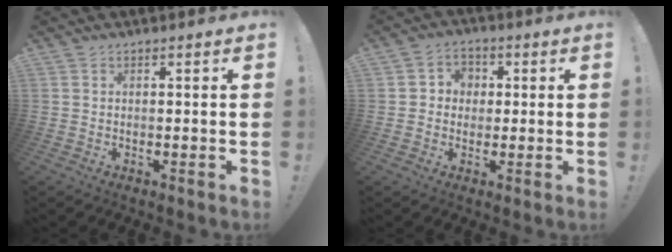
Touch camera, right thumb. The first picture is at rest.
{"total": 5.3, "force": [0.1, 5.2, 1.4], "torque": [-0.020, 0.007, 0.004]}